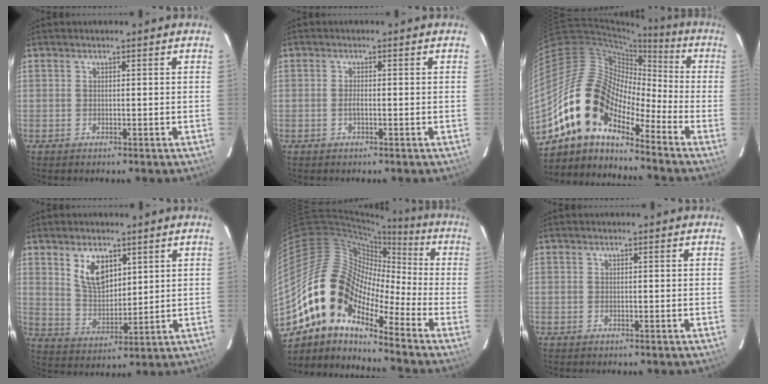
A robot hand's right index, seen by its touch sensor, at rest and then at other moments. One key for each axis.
{"total": 1.0, "fx": -0.4, "fy": 0.4, "fz": 0.9, "tx": -0.019, "ty": -0.001, "tz": -0.007}
{"total": 15.7, "fx": -10.9, "fy": 7.0, "fz": 8.9, "tx": -0.152, "ty": 0.002, "tz": -0.221}
{"total": 8.2, "fx": 4.2, "fy": 4.5, "fz": 5.4, "tx": -0.096, "ty": 0.002, "tz": 0.090}
{"total": 15.8, "fx": -8.8, "fy": 7.6, "fz": 10.8, "tx": -0.176, "ty": -0.002, "tz": -0.182}
{"total": 0.0}